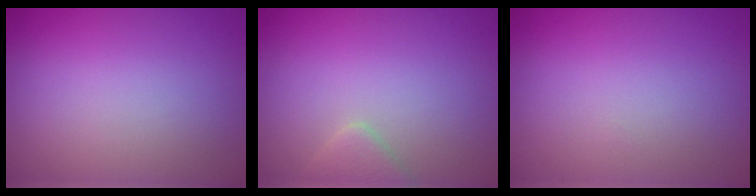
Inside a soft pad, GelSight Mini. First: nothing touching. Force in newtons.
{"total": 1.7, "press": 1.7, "slide": 0.1}
{"total": 0.0}